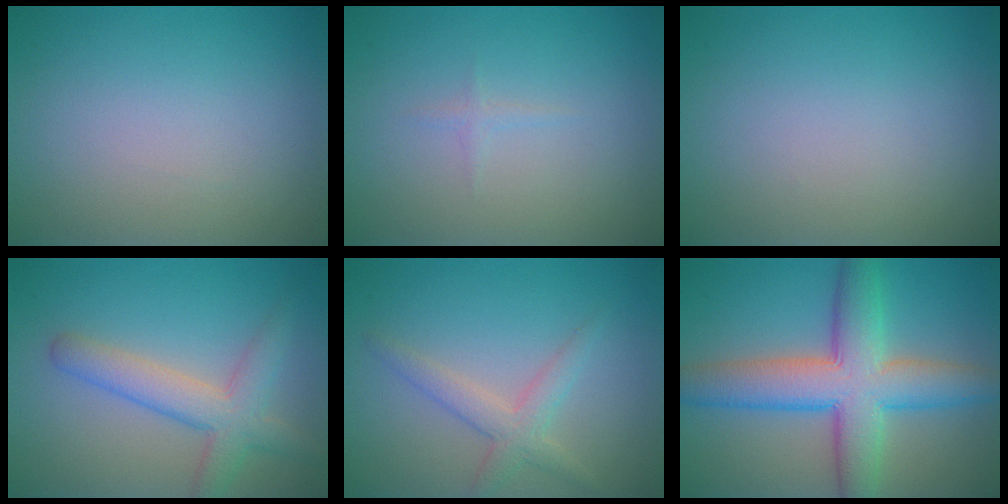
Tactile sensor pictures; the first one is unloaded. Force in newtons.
{"total": 0.6, "press": 0.6, "slide": 0.1}
{"total": 0.0}
{"total": 4.4, "press": 4.4, "slide": 0.1}
{"total": 2.6, "press": 2.6, "slide": 0.2}
{"total": 8.7, "press": 8.7, "slide": 0.4}